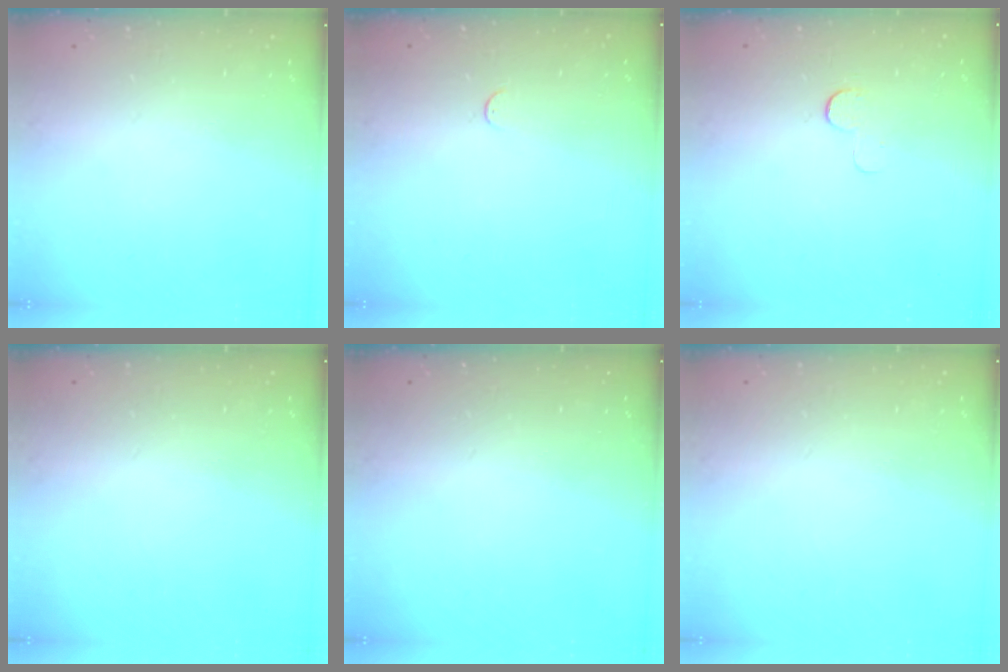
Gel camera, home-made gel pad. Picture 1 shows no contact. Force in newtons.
{"total": 2.7, "press": 2.7, "slide": 0.4}
{"total": 3.9, "press": 3.9, "slide": 0.4}
{"total": 0.0}
{"total": 0.0}
{"total": 0.0}